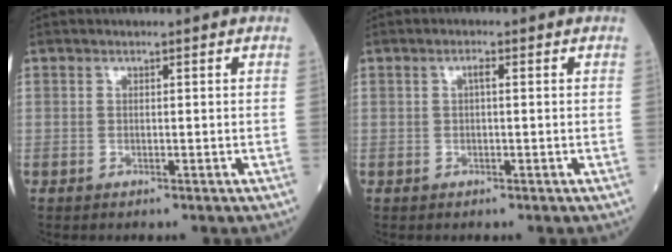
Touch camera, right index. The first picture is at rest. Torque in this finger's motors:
{"motor_torque": [0.04, -0.02, 0.00, 0.03]}